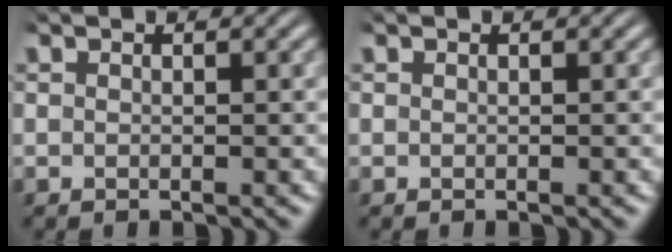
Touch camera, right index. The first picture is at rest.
{"total": 0.0}